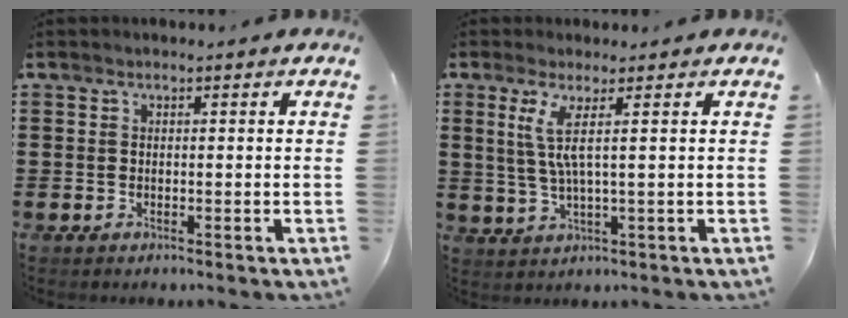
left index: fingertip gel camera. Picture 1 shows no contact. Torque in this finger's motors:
{"motor_torque": [0.94, -0.81, 0.46, 0.16]}